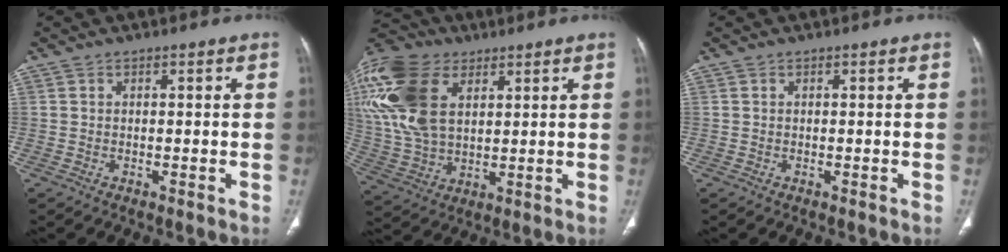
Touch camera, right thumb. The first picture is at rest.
{"total": 21.5, "force": [7.7, 13.4, 15.0], "torque": [-0.342, 0.002, 0.146]}
{"total": 0.0}